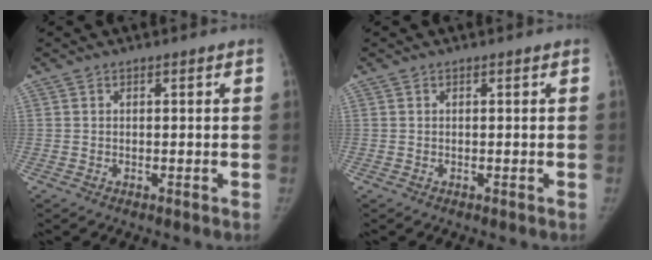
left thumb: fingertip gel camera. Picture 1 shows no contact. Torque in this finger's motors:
{"motor_torque": [0.09, -0.03, 0.28, -0.14, 0.02]}